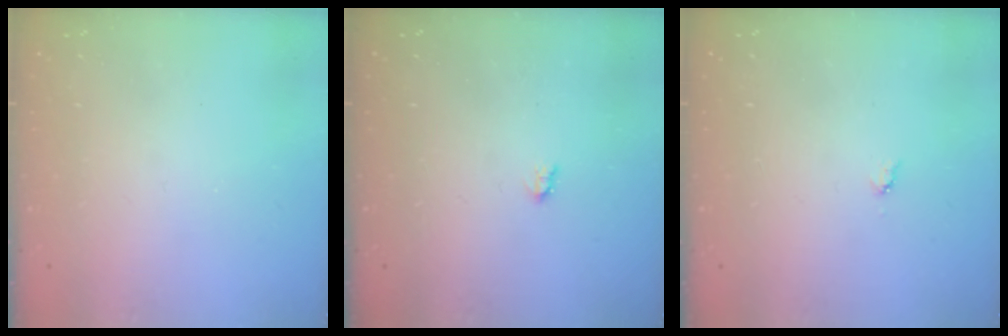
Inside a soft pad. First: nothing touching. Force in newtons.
{"total": 1.7, "press": 1.6, "slide": 0.3}
{"total": 3.9, "press": 3.8, "slide": 0.5}